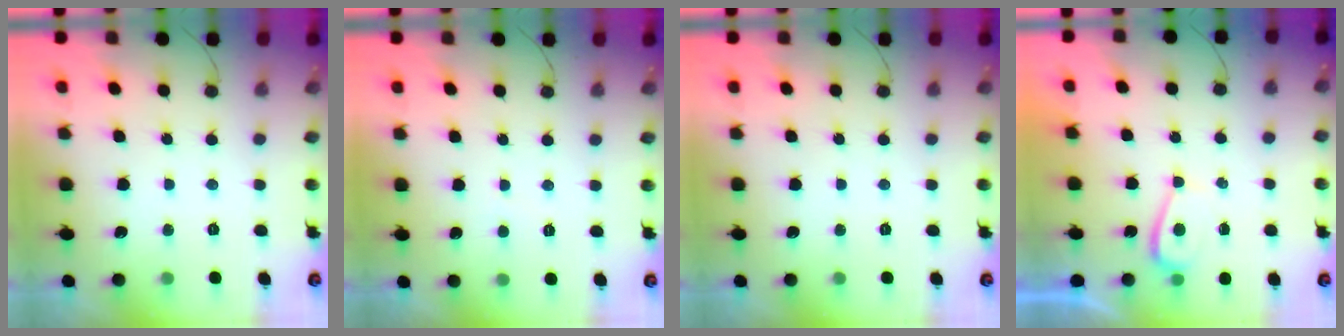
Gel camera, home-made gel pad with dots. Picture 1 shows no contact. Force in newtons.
{"total": 2.7, "press": 2.7, "slide": 0.2}
{"total": 0.0}
{"total": 2.2, "press": 2.2, "slide": 0.5}